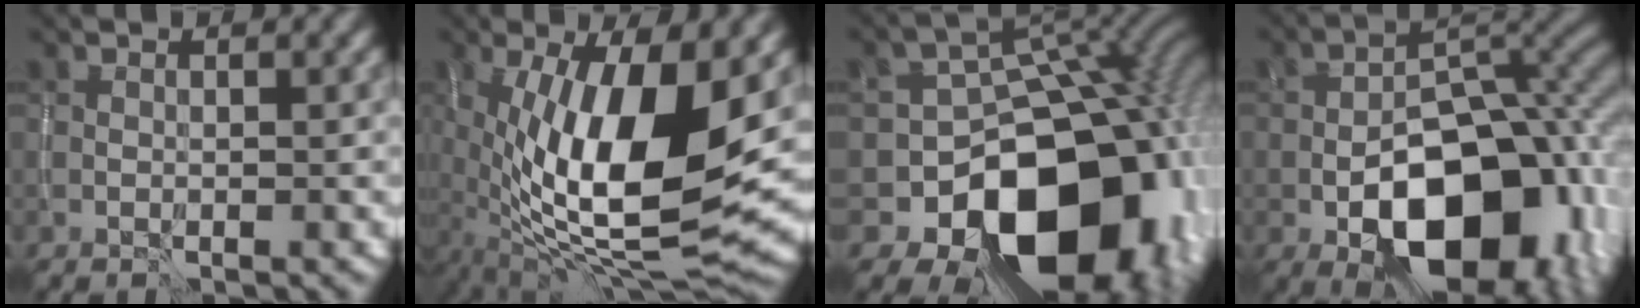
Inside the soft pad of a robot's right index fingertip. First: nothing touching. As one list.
[{"total": 13.5, "force": [0.5, 4.7, 12.6], "torque": [-0.220, -0.008, 0.006]}, {"total": 16.4, "force": [-6.1, 12.2, 9.1], "torque": [-0.085, -0.011, -0.093]}, {"total": 15.1, "force": [-5.8, 8.5, 11.0], "torque": [-0.146, -0.013, -0.089]}]